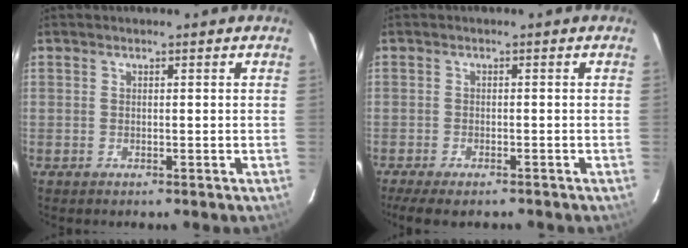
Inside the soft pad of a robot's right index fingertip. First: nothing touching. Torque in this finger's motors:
{"motor_torque": [0.91, -0.88, 0.24, 0.06]}